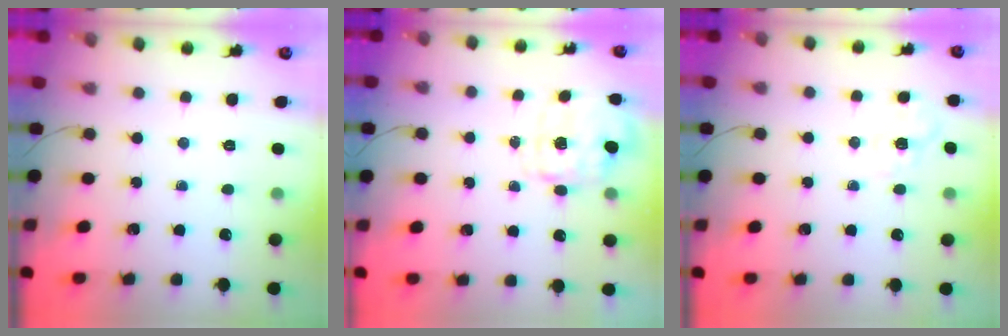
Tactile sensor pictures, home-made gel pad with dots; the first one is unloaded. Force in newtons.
{"total": 3.9, "press": 3.8, "slide": 0.8}
{"total": 2.2, "press": 1.3, "slide": 1.8}